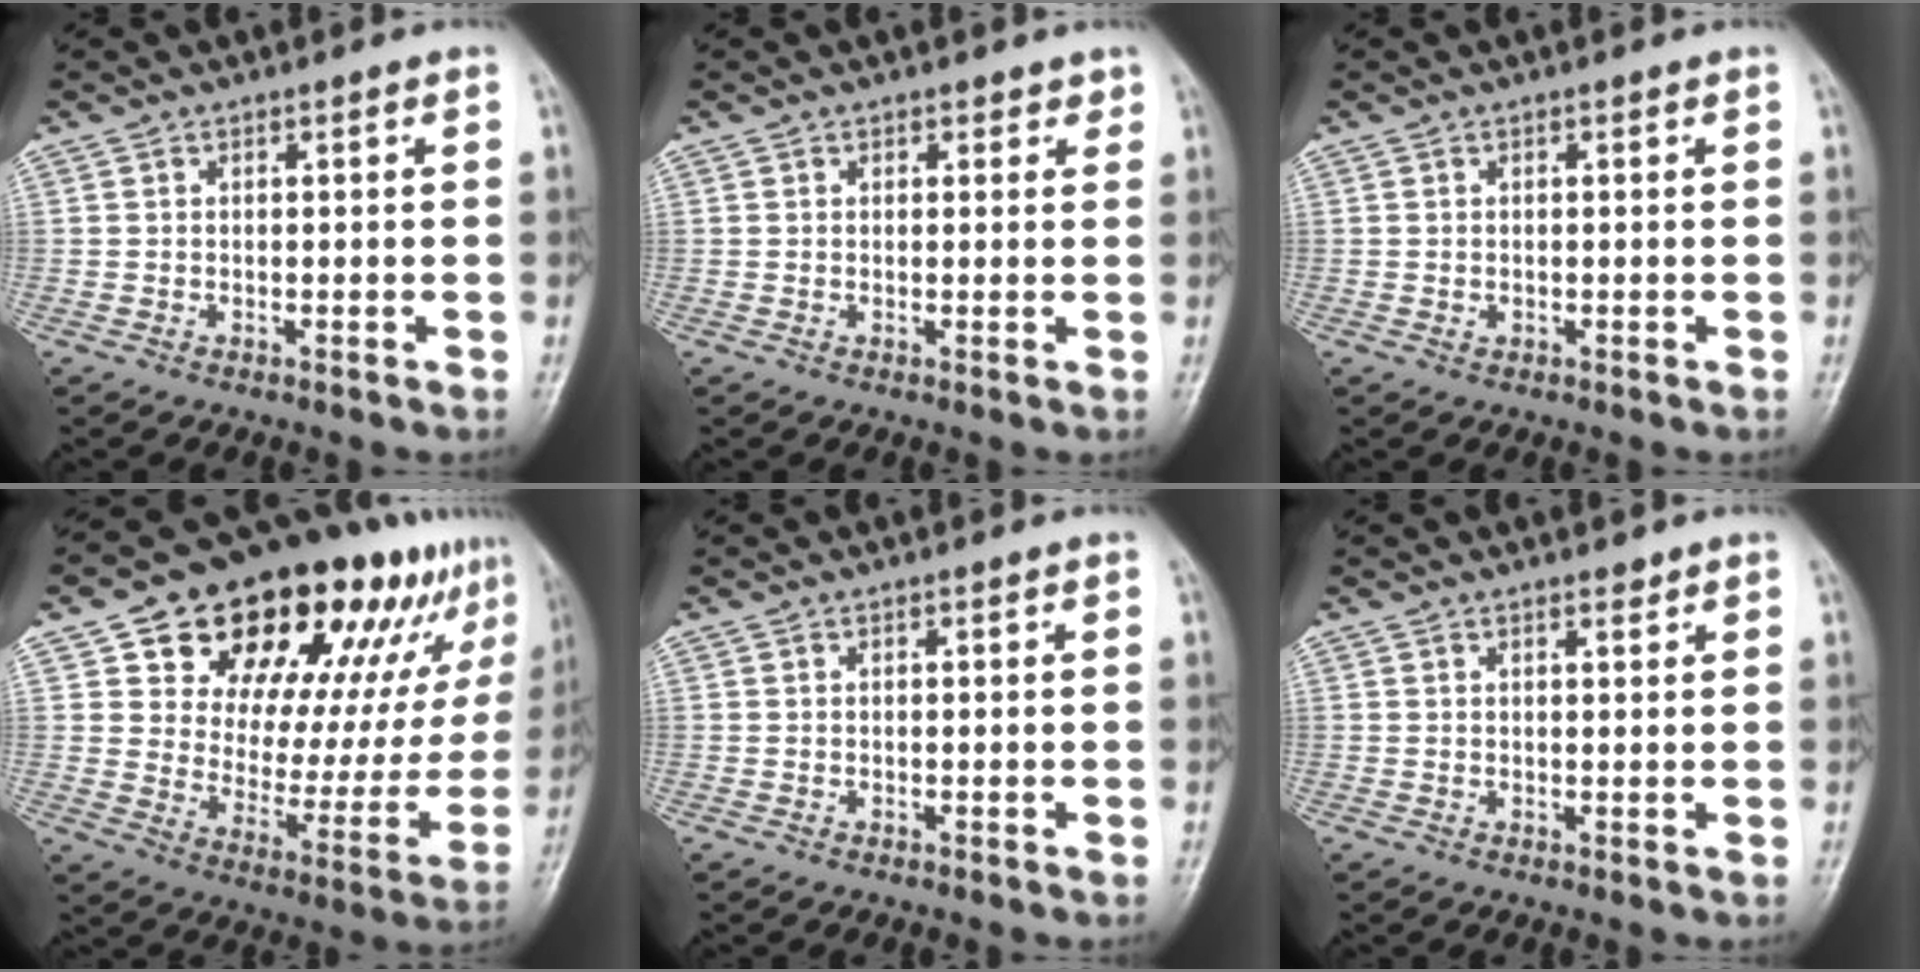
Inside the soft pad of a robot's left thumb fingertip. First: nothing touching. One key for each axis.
{"total": 1.6, "fx": 1.1, "fy": 1.2, "fz": 0.2, "tx": 0.018, "ty": -0.005, "tz": 0.009}
{"total": 0.6, "fx": 0.0, "fy": 0.5, "fz": 0.3, "tx": -0.001, "ty": 0.000, "tz": 0.000}
{"total": 28.4, "fx": 16.8, "fy": 14.5, "fz": 17.8, "tx": -0.215, "ty": -0.029, "tz": 0.252}
{"total": 0.0}
{"total": 1.2, "fx": 1.0, "fy": 0.5, "fz": 0.6, "tx": -0.007, "ty": -0.006, "tz": 0.014}